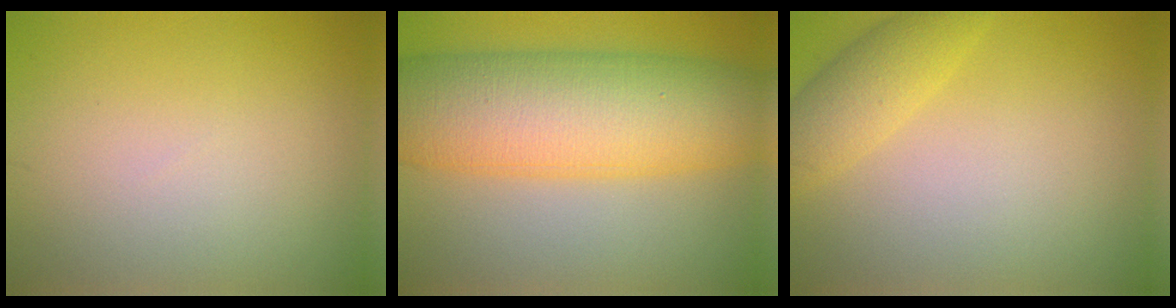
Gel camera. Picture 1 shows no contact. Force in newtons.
{"total": 12.6, "press": 12.6, "slide": 0.2}
{"total": 3.0, "press": 3.0, "slide": 0.2}